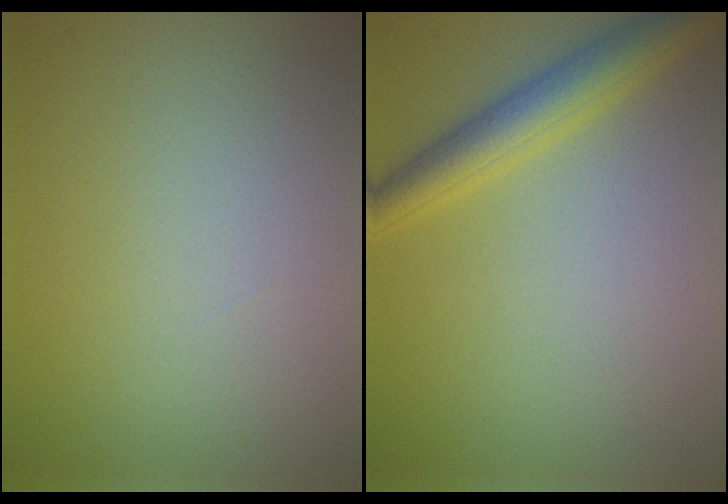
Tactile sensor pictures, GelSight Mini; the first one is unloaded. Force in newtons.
{"total": 4.1, "press": 4.1, "slide": 0.1}